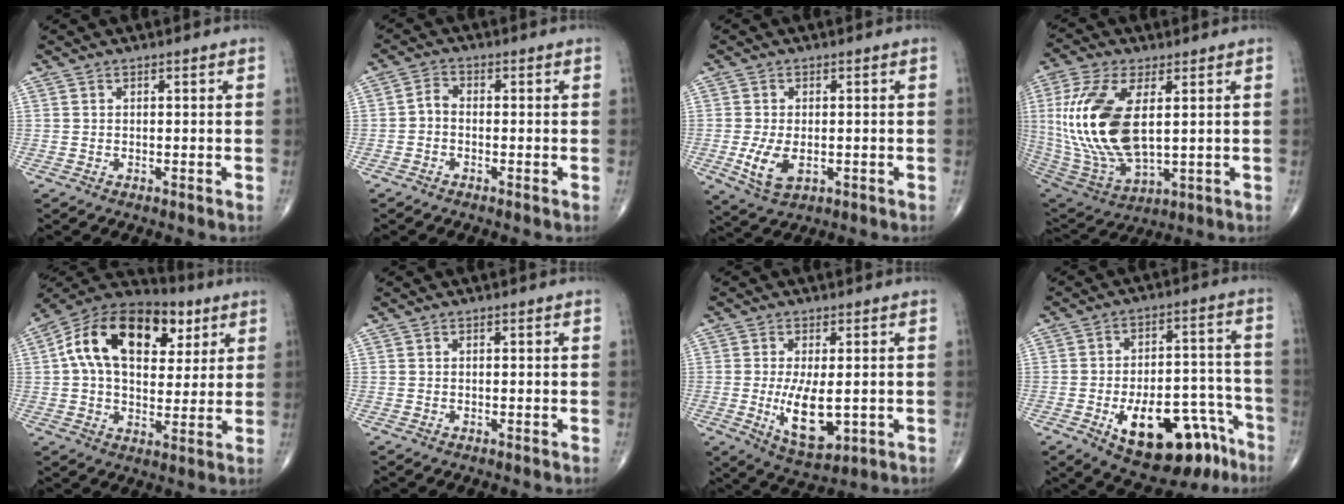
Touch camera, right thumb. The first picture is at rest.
{"total": 2.3, "force": [-0.8, 1.5, 1.6], "torque": [-0.026, 0.012, -0.026]}
{"total": 6.2, "force": [-1.3, 3.5, 5.0], "torque": [-0.099, -0.010, -0.016]}
{"total": 20.6, "force": [2.8, 9.9, 17.9], "torque": [-0.388, -0.020, 0.063]}
{"total": 21.3, "force": [6.7, 13.1, 15.3], "torque": [-0.236, 0.013, 0.101]}
{"total": 0.0}
{"total": 9.4, "force": [-1.1, 4.0, 8.4], "torque": [-0.143, -0.023, -0.007]}
{"total": 19.3, "force": [-10.0, 9.2, 13.7], "torque": [-0.167, 0.072, -0.133]}